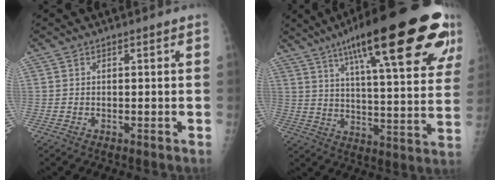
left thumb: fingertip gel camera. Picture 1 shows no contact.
{"total": 30.7, "force": [17.3, 6.9, 24.5], "torque": [-0.313, -0.019, 0.250]}